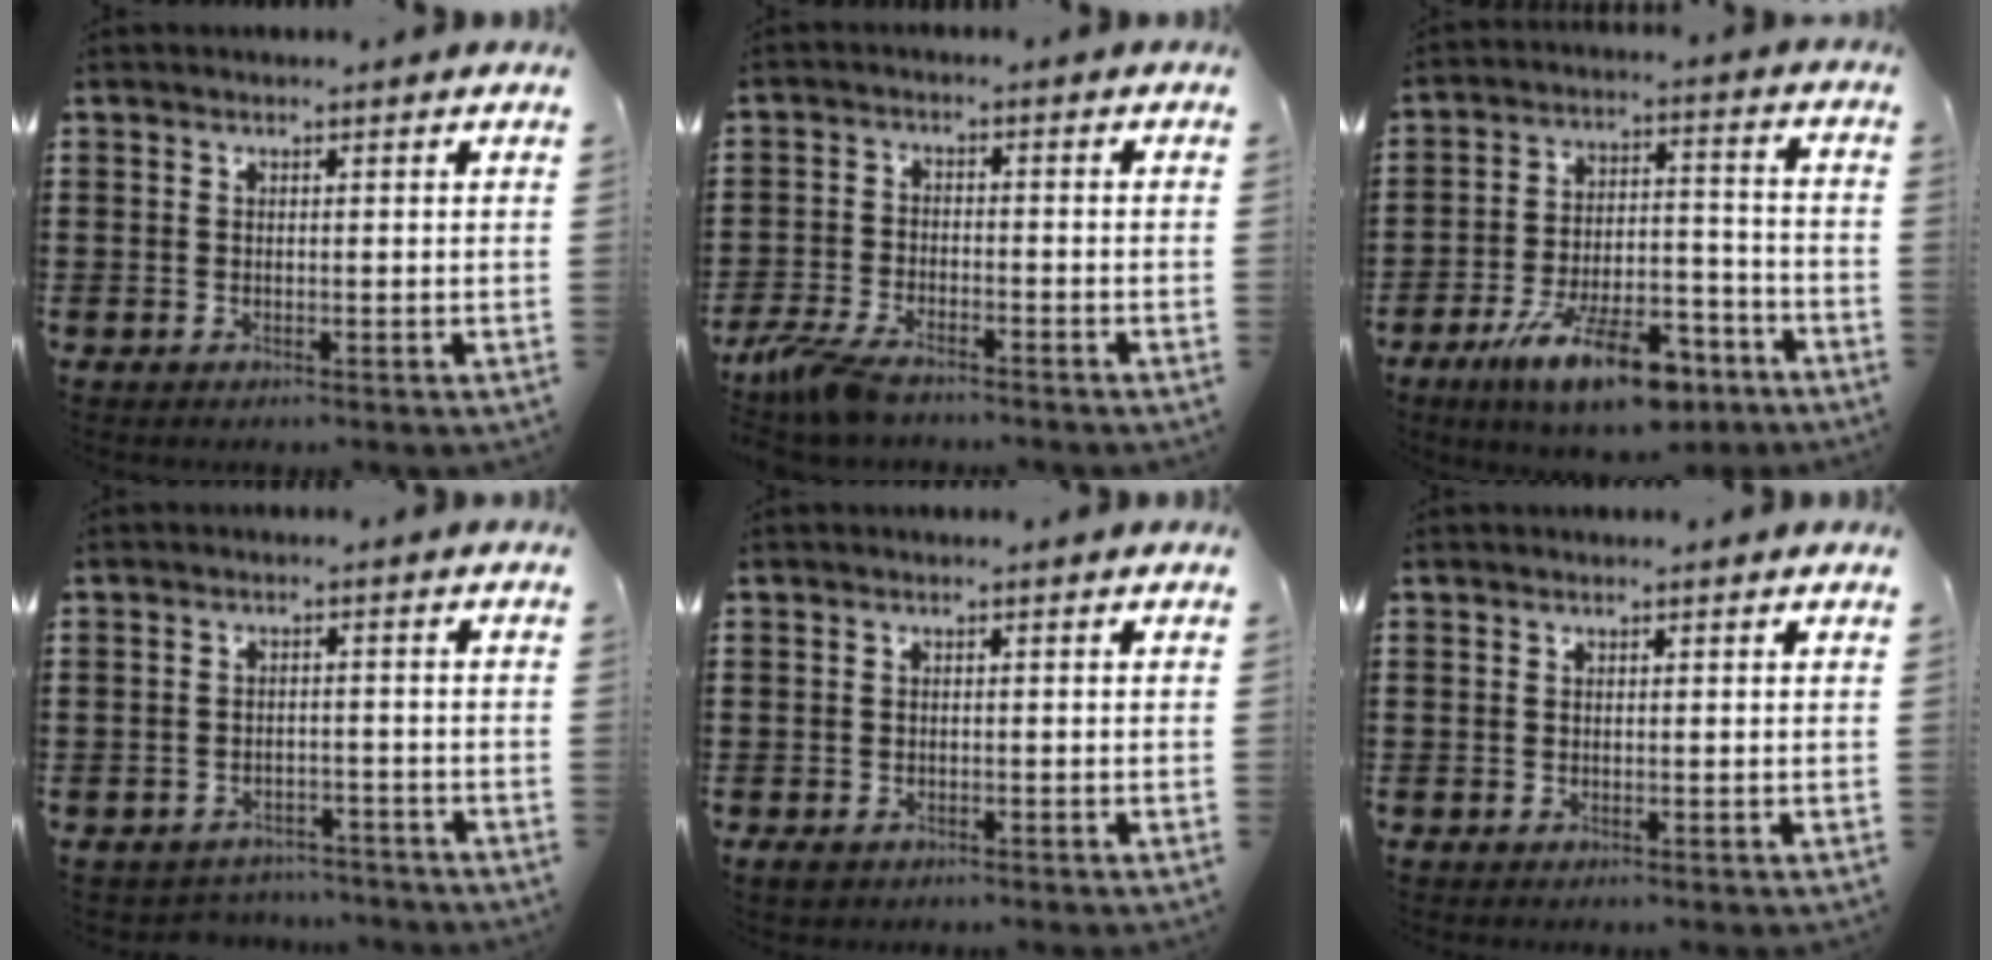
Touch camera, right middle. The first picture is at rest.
{"total": 5.3, "force": [-4.4, 1.3, 2.7], "torque": [-0.080, -0.011, -0.090]}
{"total": 12.9, "force": [-8.9, 3.7, 8.6], "torque": [-0.152, 0.031, -0.159]}
{"total": 2.7, "force": [-2.6, 0.5, -0.2], "torque": [-0.006, -0.001, -0.058]}
{"total": 0.8, "force": [-0.6, 0.3, 0.4], "torque": [-0.010, -0.004, -0.012]}
{"total": 0.0}